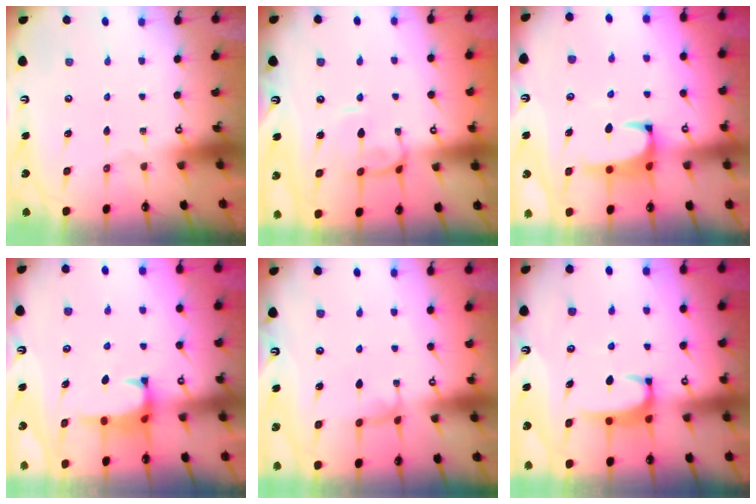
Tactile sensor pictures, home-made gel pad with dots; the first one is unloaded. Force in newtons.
{"total": 1.8, "press": 1.6, "slide": 0.7}
{"total": 1.9, "press": 1.7, "slide": 0.8}
{"total": 0.9, "press": 0.5, "slide": 0.8}
{"total": 0.6, "press": 0.6, "slide": 0.3}
{"total": 2.5, "press": 2.4, "slide": 0.6}